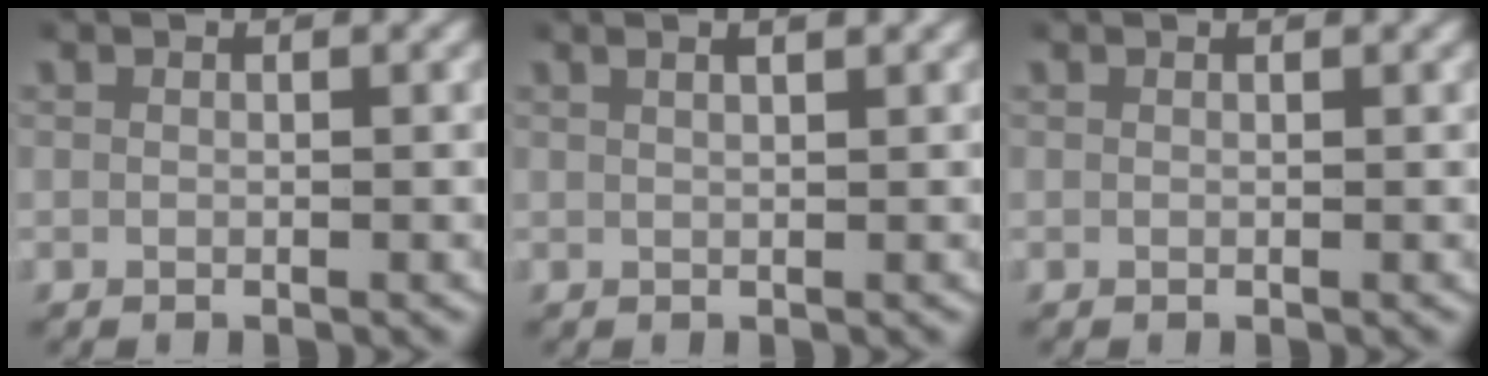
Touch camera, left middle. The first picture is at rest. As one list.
[{"total": 1.7, "force": [1.2, 0.3, 1.2], "torque": [-0.013, 0.010, 0.016]}, {"total": 0.0}]